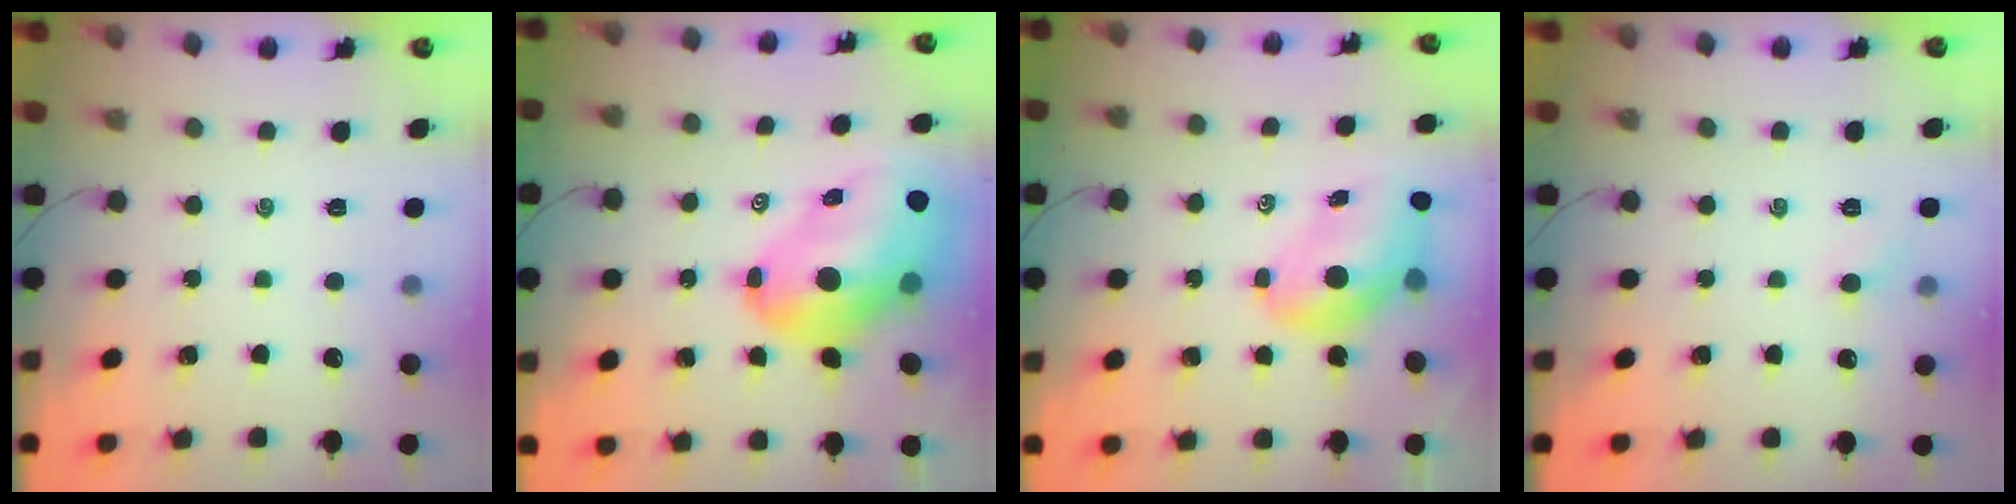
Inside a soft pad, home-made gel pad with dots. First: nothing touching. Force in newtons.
{"total": 16.8, "press": 16.1, "slide": 4.9}
{"total": 8.1, "press": 7.9, "slide": 2.0}
{"total": 3.7, "press": 3.6, "slide": 1.2}